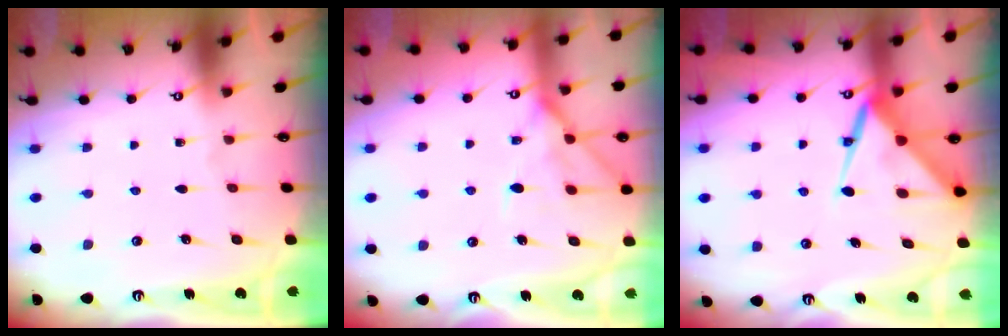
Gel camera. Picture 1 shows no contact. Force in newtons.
{"total": 12.7, "press": 12.7, "slide": 1.1}
{"total": 10.2, "press": 10.1, "slide": 1.1}